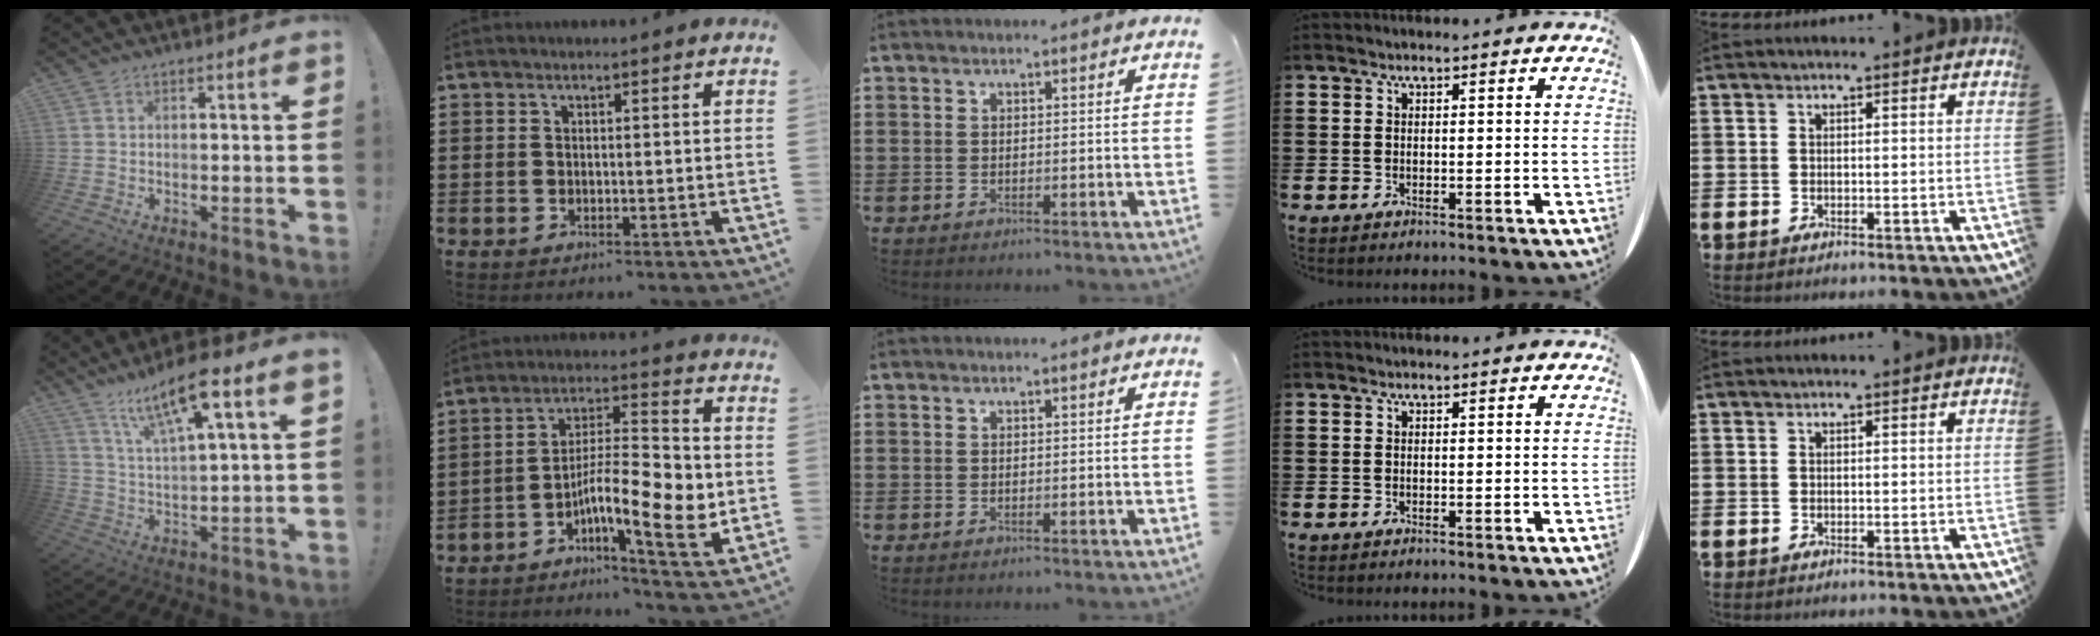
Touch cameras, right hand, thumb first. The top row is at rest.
{"thumb": {"total": 12.7, "force": [8.4, 2.0, 9.3], "torque": [-0.155, -0.042, 0.135]}, "index": {"total": 11.5, "force": [-2.9, 3.2, 10.7], "torque": [-0.188, -0.008, -0.054]}}